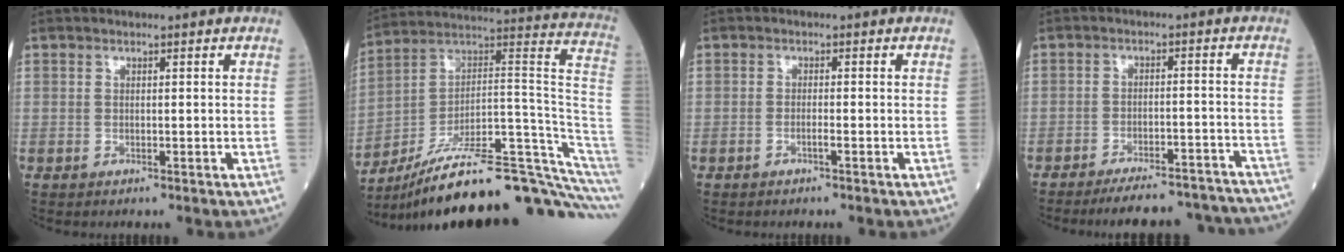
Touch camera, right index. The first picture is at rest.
{"total": 27.9, "force": [-20.8, 1.6, 18.5], "torque": [-0.162, 0.051, -0.315]}
{"total": 0.9, "force": [-0.6, -0.1, 0.6], "torque": [-0.014, 0.001, -0.012]}
{"total": 16.6, "force": [-15.8, 2.3, 4.4], "torque": [-0.044, 0.012, -0.197]}